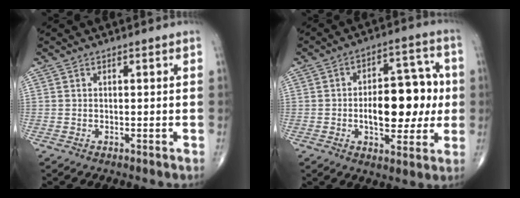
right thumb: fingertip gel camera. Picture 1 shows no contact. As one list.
[{"total": 15.6, "force": [-0.7, 8.3, 13.1], "torque": [-0.151, 0.026, -0.010]}]